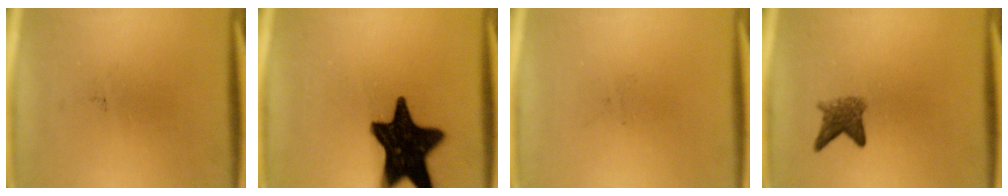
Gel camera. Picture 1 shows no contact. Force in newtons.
{"total": 19.2}
{"total": 0.0}
{"total": 3.2}